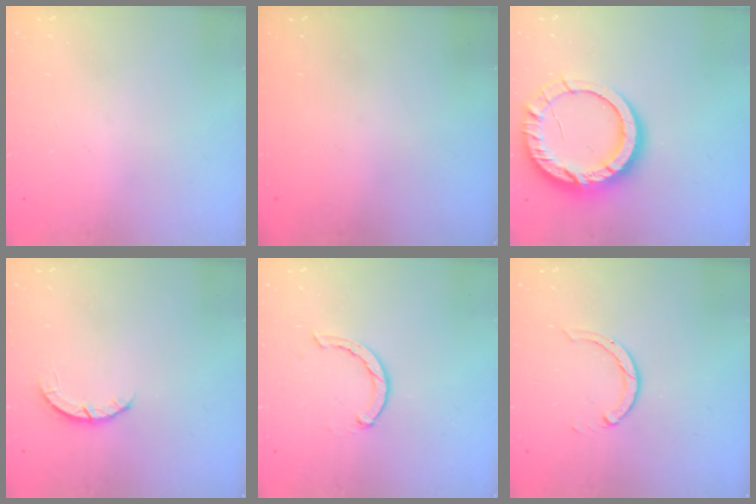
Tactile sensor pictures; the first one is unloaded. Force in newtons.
{"total": 0.0}
{"total": 16.7, "press": 16.6, "slide": 1.4}
{"total": 2.7, "press": 2.6, "slide": 0.4}
{"total": 1.9, "press": 1.9, "slide": 0.3}
{"total": 3.2, "press": 3.1, "slide": 0.4}